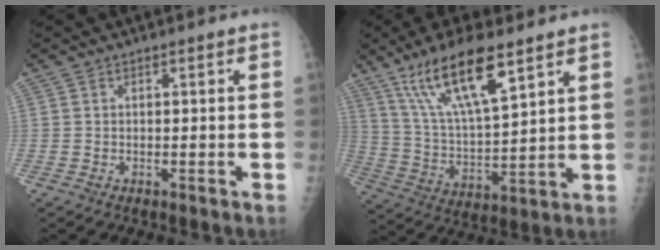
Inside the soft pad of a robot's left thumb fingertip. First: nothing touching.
{"total": 15.9, "force": [9.8, 4.4, 11.7], "torque": [-0.197, -0.040, 0.194]}